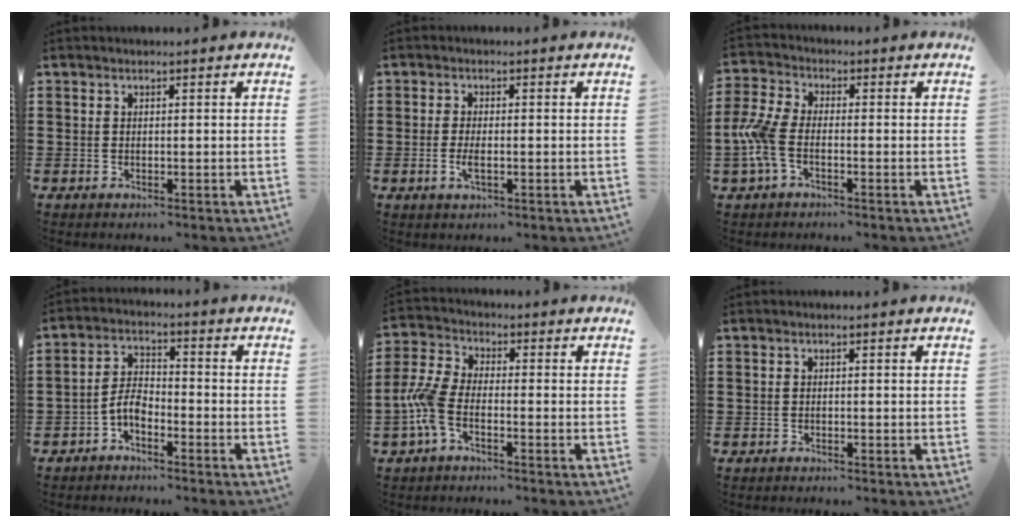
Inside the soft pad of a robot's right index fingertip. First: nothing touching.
{"total": 2.4, "force": [-0.5, 0.8, 2.2], "torque": [-0.047, -0.003, -0.010]}
{"total": 6.1, "force": [-2.1, 2.9, 5.0], "torque": [-0.135, -0.009, -0.048]}
{"total": 4.2, "force": [-2.5, 1.9, 2.8], "torque": [-0.073, 0.004, -0.056]}
{"total": 6.0, "force": [-2.9, 2.6, 4.6], "torque": [-0.130, -0.010, -0.064]}
{"total": 0.5, "force": [-0.5, 0.1, 0.0], "torque": [0.000, 0.000, -0.012]}